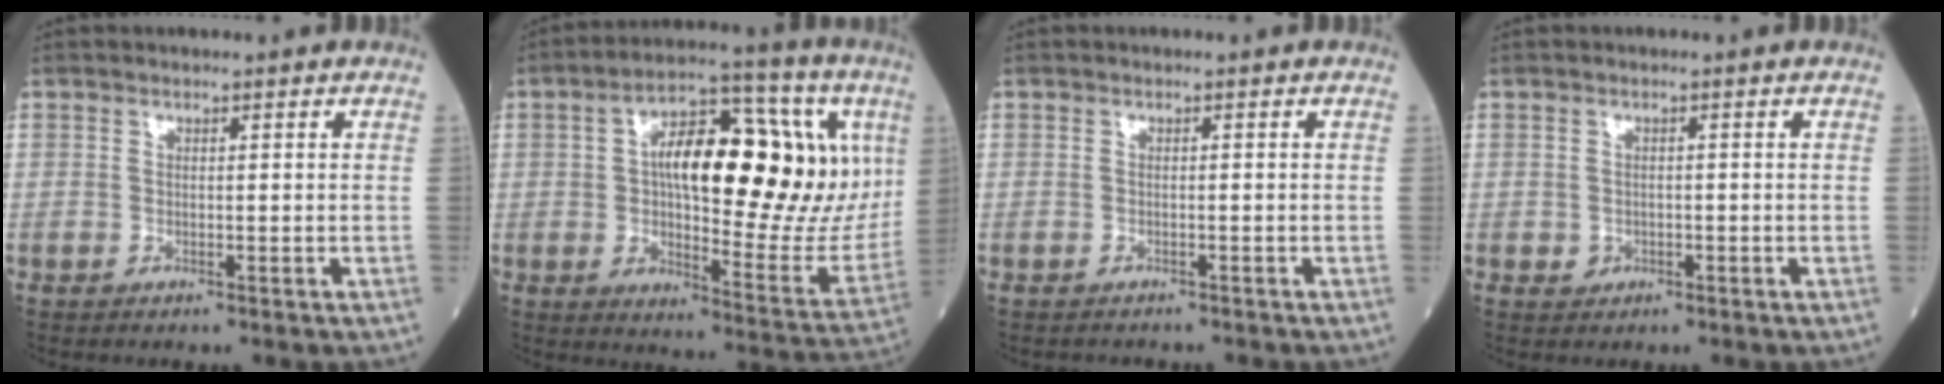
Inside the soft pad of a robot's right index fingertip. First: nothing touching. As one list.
[{"total": 24.9, "force": [5.6, 8.2, 22.8], "torque": [-0.324, 0.042, 0.081]}, {"total": 1.7, "force": [-1.6, 0.3, 0.3], "torque": [-0.007, -0.003, -0.019]}, {"total": 1.2, "force": [-0.4, 1.1, 0.3], "torque": [-0.004, 0.003, -0.002]}]